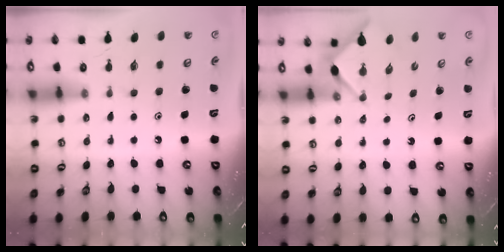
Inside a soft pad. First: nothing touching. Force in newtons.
{"total": 2.9, "press": 2.9, "slide": 0.3}